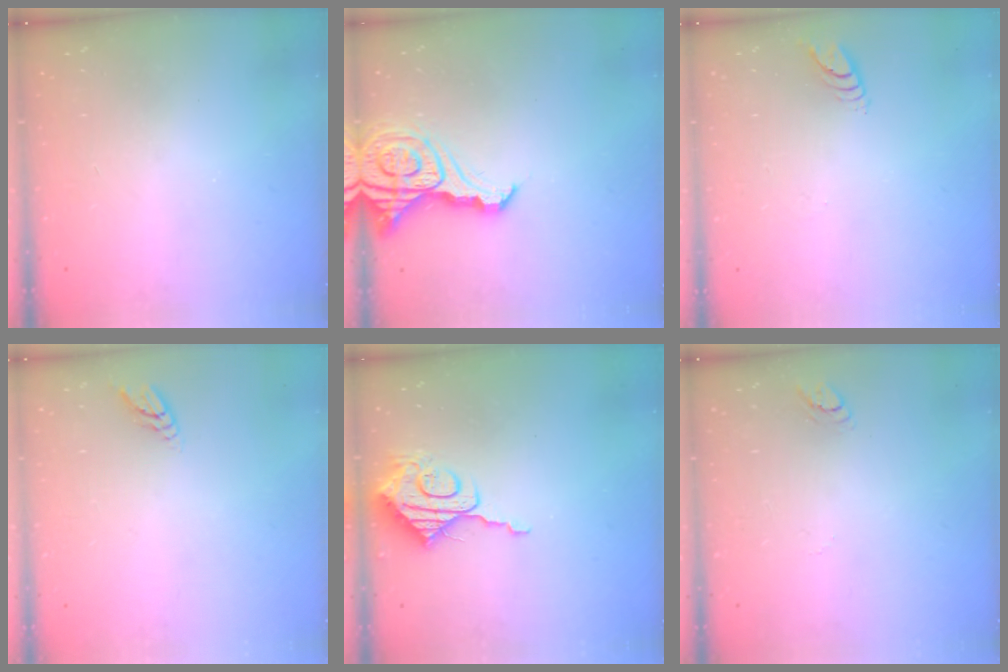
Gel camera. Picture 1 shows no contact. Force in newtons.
{"total": 12.8, "press": 12.7, "slide": 1.2}
{"total": 5.0, "press": 4.9, "slide": 0.4}
{"total": 4.7, "press": 4.7, "slide": 0.4}
{"total": 10.0, "press": 10.0, "slide": 0.4}
{"total": 3.2, "press": 3.2, "slide": 0.3}